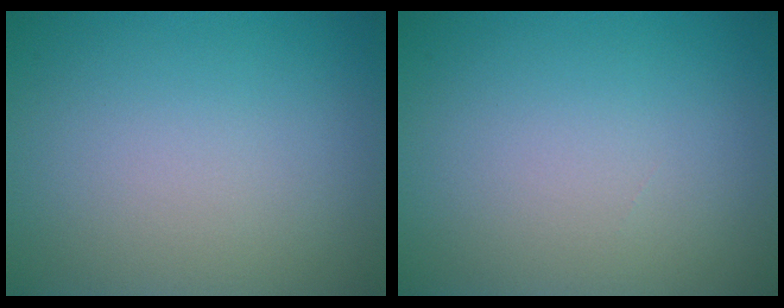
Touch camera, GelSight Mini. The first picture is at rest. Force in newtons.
{"total": 0.0}